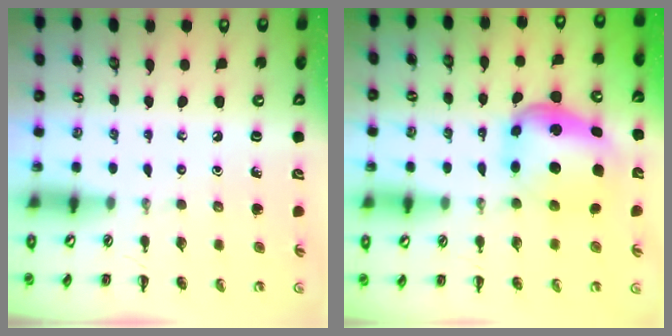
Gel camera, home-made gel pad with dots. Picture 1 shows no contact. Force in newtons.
{"total": 7.0, "press": 6.8, "slide": 1.5}